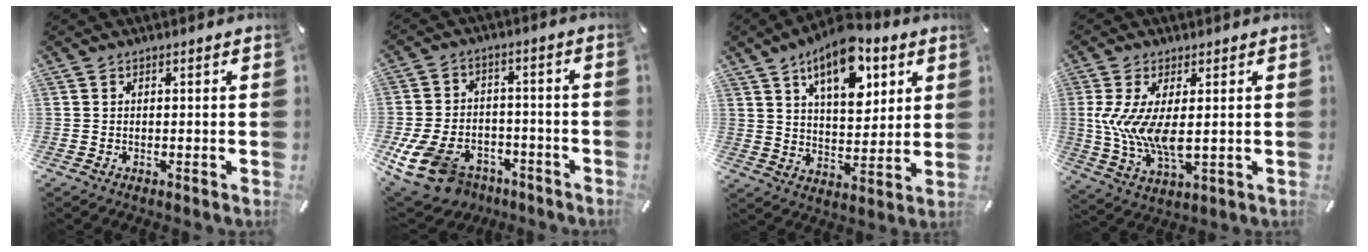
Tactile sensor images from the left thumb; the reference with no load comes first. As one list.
[{"total": 13.0, "force": [-7.5, 8.2, 6.7], "torque": [-0.141, 0.047, -0.132]}, {"total": 14.3, "force": [8.1, 7.6, 9.0], "torque": [-0.130, -0.032, 0.139]}, {"total": 10.3, "force": [0.9, 4.3, 9.4], "torque": [-0.210, -0.015, 0.018]}]